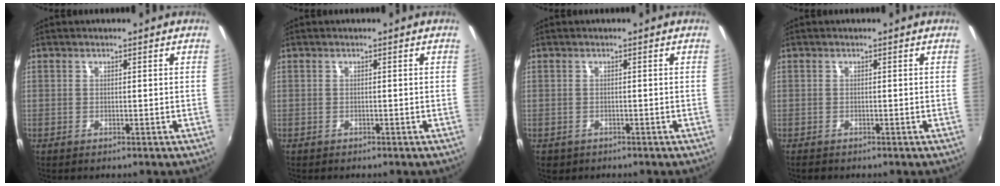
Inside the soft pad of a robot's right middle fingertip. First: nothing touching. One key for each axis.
{"total": 0.0}
{"total": 1.6, "fx": -0.8, "fy": 1.3, "fz": 0.6, "tx": -0.015, "ty": -0.003, "tz": -0.009}
{"total": 1.0, "fx": -0.8, "fy": 0.6, "fz": 0.1, "tx": -0.005, "ty": 0.000, "tz": -0.013}